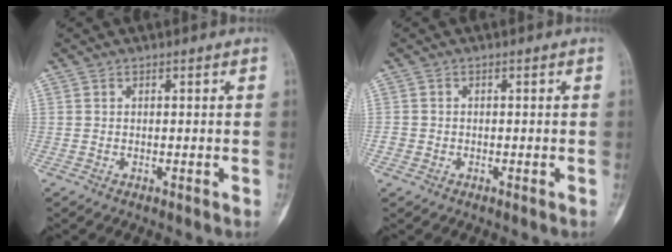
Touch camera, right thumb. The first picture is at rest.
{"total": 1.2, "force": [-0.3, 1.1, 0.2], "torque": [-0.002, 0.005, -0.008]}